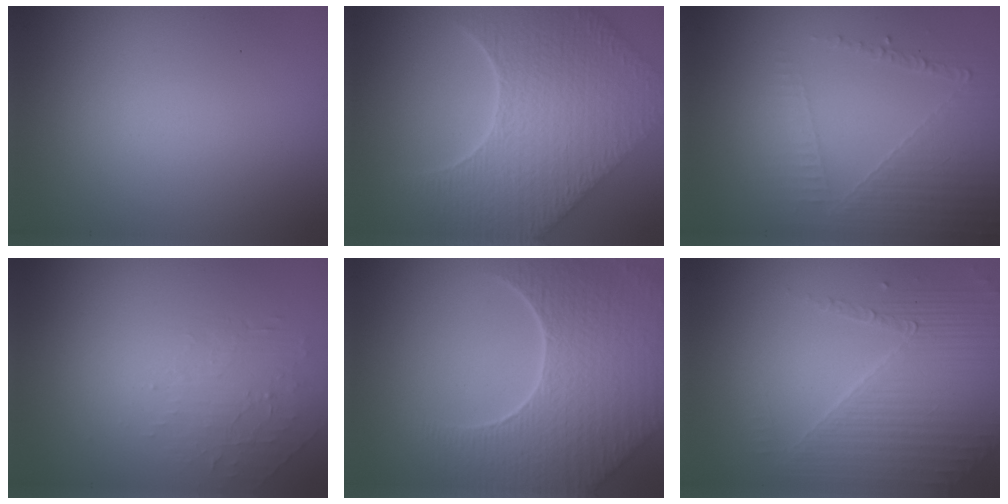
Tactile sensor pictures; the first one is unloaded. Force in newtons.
{"total": 9.9, "press": 7.1, "slide": 6.8}
{"total": 5.1, "press": 3.2, "slide": 4.0}
{"total": 1.8, "press": 0.5, "slide": 1.7}
{"total": 8.8, "press": 6.3, "slide": 6.1}
{"total": 4.0, "press": 3.8, "slide": 1.2}